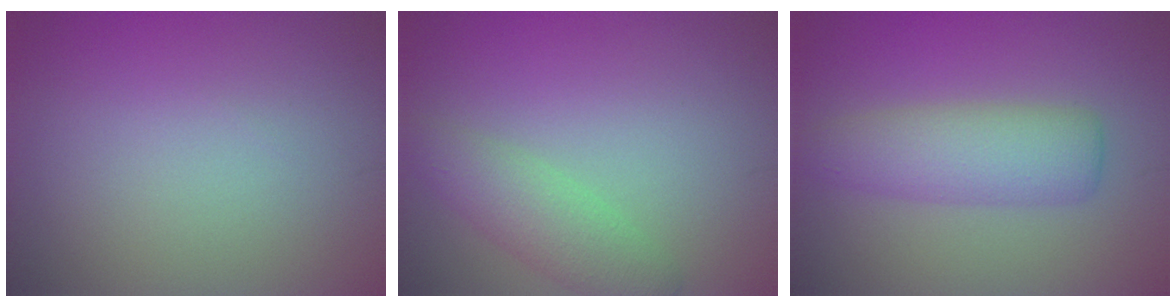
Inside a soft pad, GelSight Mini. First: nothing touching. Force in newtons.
{"total": 3.5, "press": 3.5, "slide": 0.3}
{"total": 4.6, "press": 4.6, "slide": 0.1}